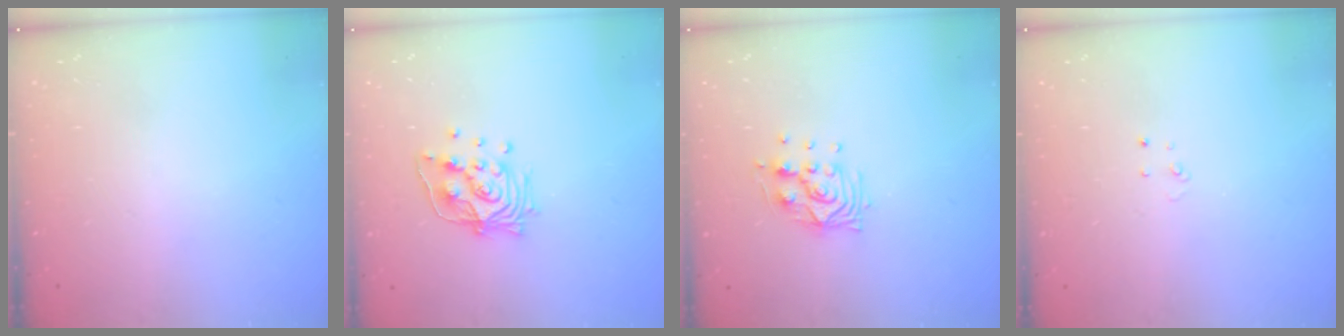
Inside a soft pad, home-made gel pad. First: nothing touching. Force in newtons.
{"total": 13.7, "press": 13.4, "slide": 3.0}
{"total": 9.5, "press": 9.5, "slide": 0.4}
{"total": 2.6, "press": 2.6, "slide": 0.2}